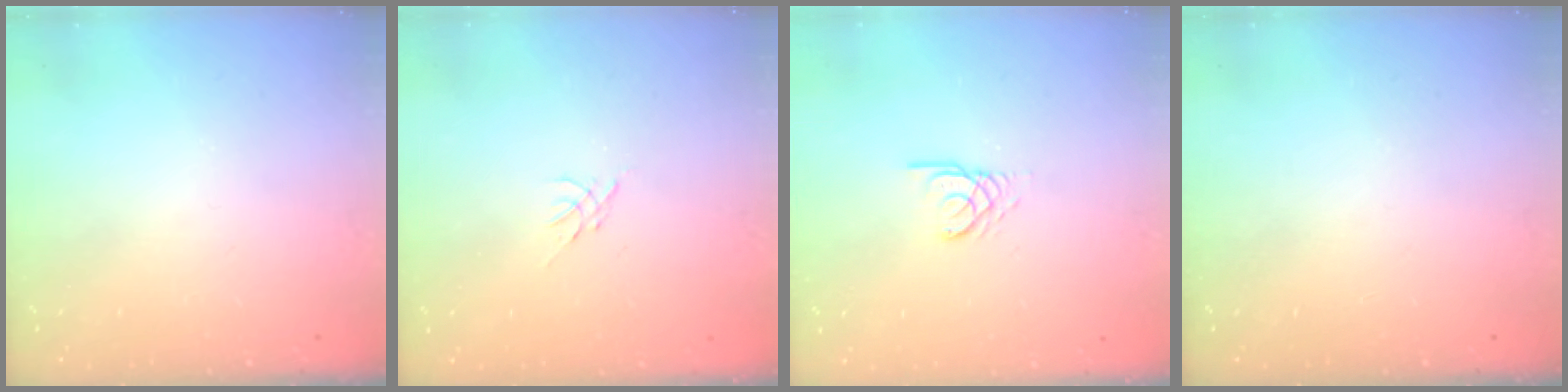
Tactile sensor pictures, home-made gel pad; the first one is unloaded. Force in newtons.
{"total": 0.0}
{"total": 2.4, "press": 2.4, "slide": 0.1}
{"total": 0.0}